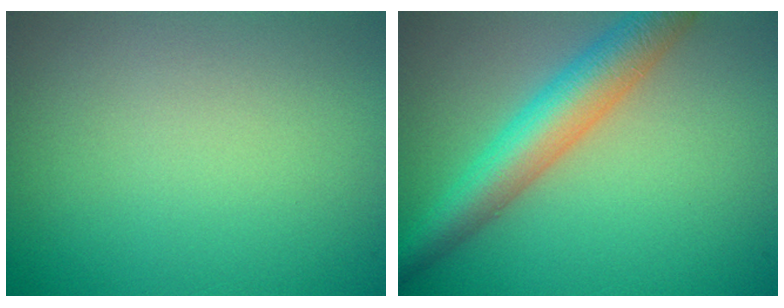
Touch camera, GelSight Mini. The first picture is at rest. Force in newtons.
{"total": 5.8, "press": 5.8, "slide": 0.1}